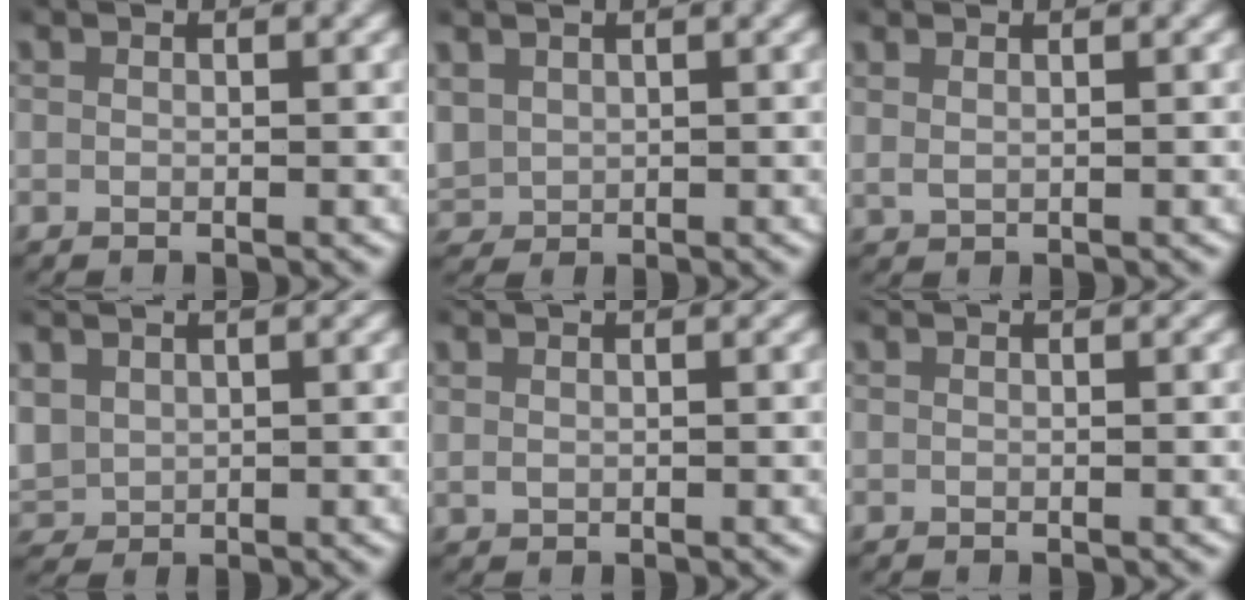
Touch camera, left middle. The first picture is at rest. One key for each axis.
{"total": 3.5, "fx": 1.0, "fy": 3.1, "fz": 1.3, "tx": -0.053, "ty": -0.005, "tz": 0.027}
{"total": 1.2, "fx": 1.0, "fy": 0.3, "fz": 0.6, "tx": -0.014, "ty": 0.000, "tz": 0.024}
{"total": 4.2, "fx": 1.0, "fy": 3.8, "fz": 1.6, "tx": -0.065, "ty": -0.009, "tz": 0.027}
{"total": 0.7, "fx": 0.5, "fy": 0.3, "fz": 0.4, "tx": -0.010, "ty": 0.001, "tz": 0.014}
{"total": 0.0}